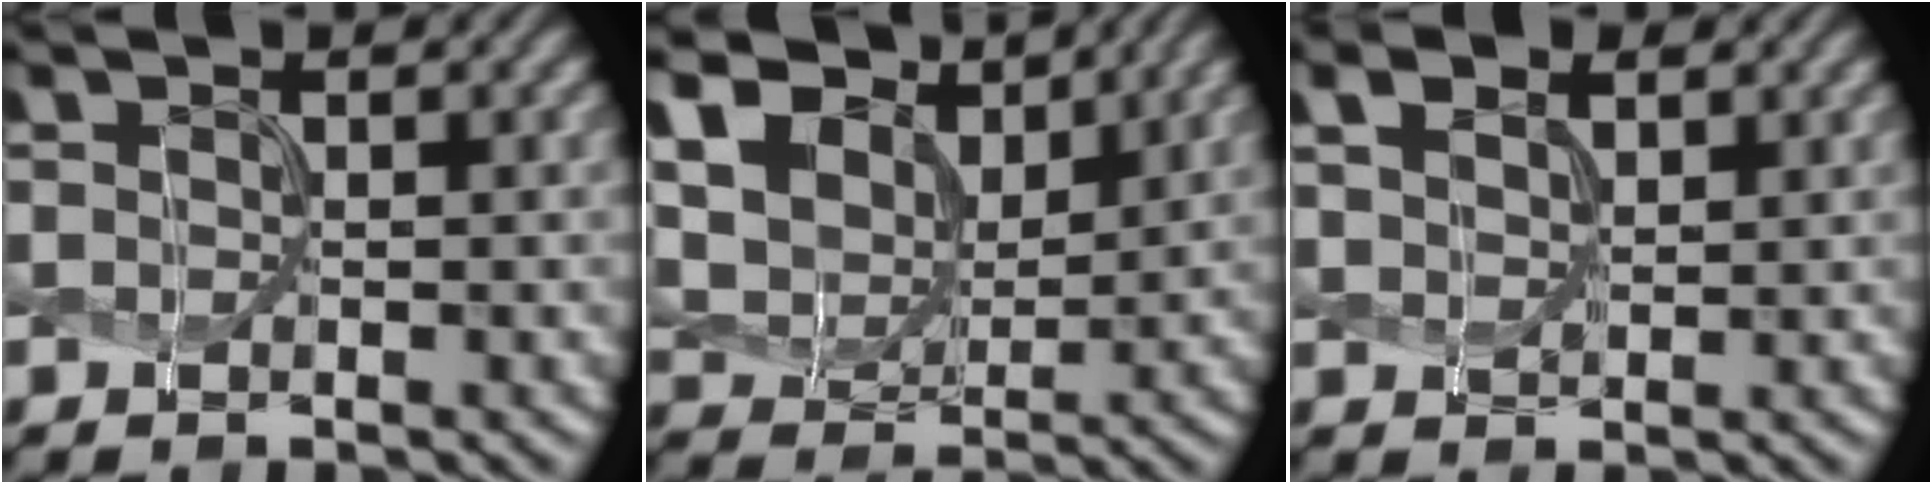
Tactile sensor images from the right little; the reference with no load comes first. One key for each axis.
{"total": 11.1, "fx": 7.0, "fy": 6.4, "fz": 5.7, "tx": -0.169, "ty": 0.032, "tz": 0.104}
{"total": 2.9, "fx": 1.8, "fy": 1.5, "fz": 1.7, "tx": -0.043, "ty": 0.005, "tz": 0.039}